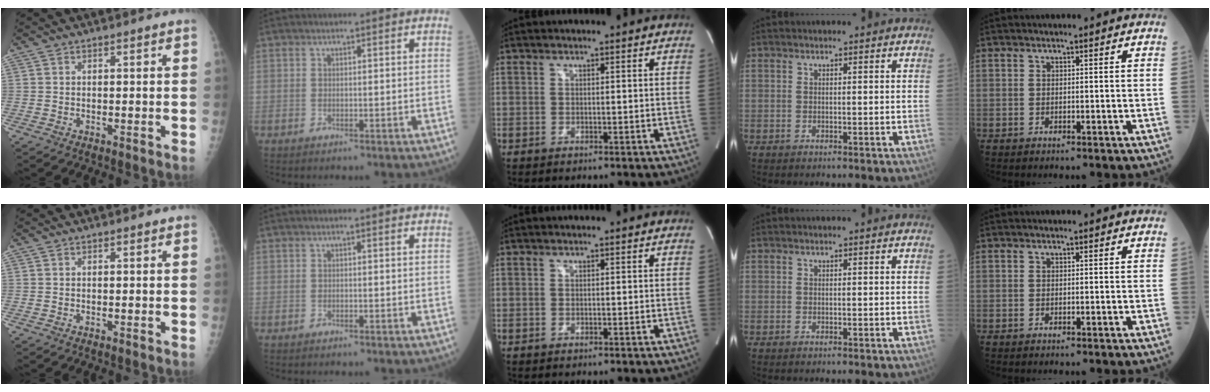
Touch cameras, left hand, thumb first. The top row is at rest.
{}